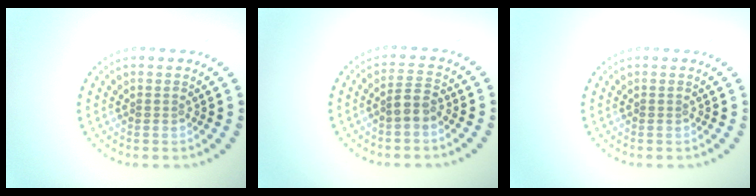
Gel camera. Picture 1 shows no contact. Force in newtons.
{"total": 1.9, "press": 1.8, "slide": 0.8}
{"total": 0.0}